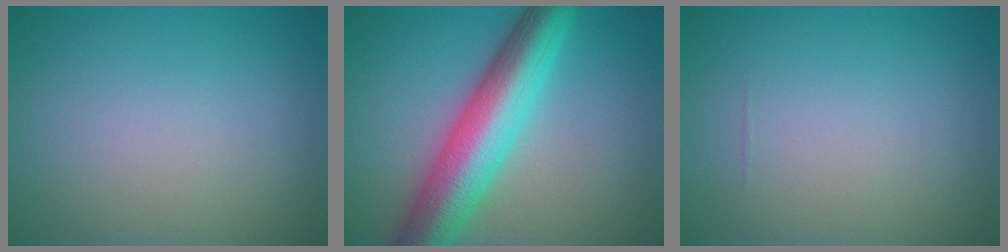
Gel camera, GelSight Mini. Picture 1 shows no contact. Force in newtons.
{"total": 9.2, "press": 9.2, "slide": 0.3}
{"total": 0.0}